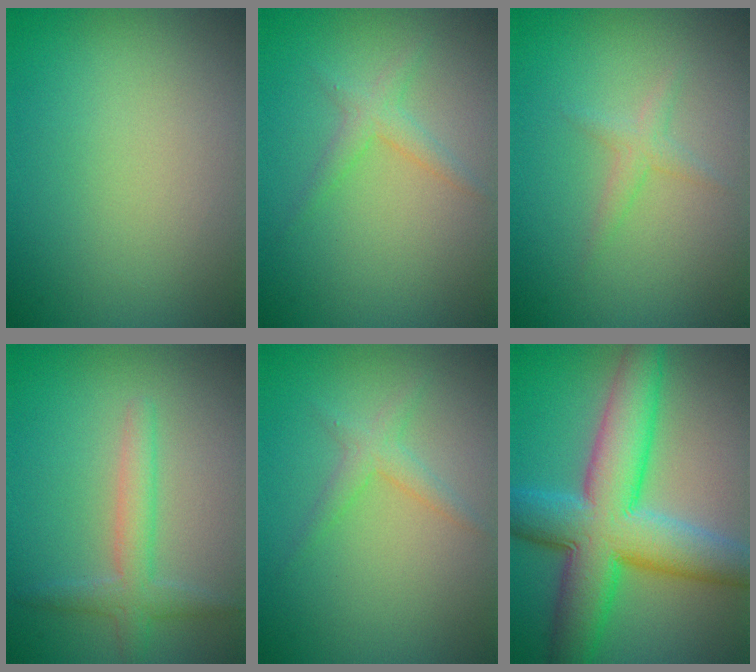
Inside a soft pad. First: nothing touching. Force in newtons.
{"total": 1.7, "press": 1.7, "slide": 0.1}
{"total": 1.3, "press": 1.3, "slide": 0.1}
{"total": 2.7, "press": 2.7, "slide": 0.1}
{"total": 1.7, "press": 1.7, "slide": 0.1}
{"total": 10.7, "press": 10.7, "slide": 0.2}